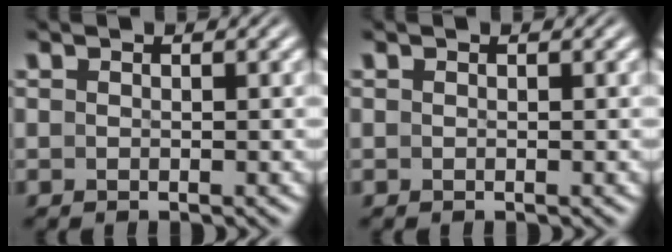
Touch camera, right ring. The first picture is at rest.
{"total": 0.0}